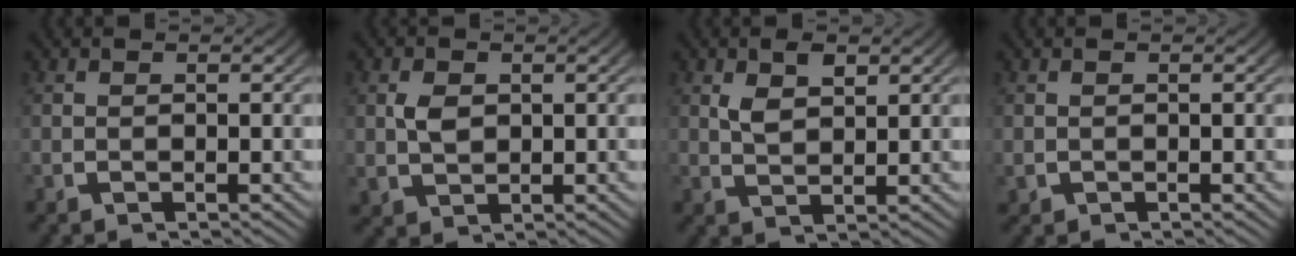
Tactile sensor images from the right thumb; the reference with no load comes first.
{"total": 2.5, "force": [0.5, 1.9, 1.6], "torque": [-0.031, -0.008, 0.020]}
{"total": 2.4, "force": [1.5, 0.9, 1.6], "torque": [-0.029, -0.001, 0.037]}
{"total": 0.8, "force": [-0.1, 0.8, 0.1], "torque": [-0.005, -0.005, 0.004]}